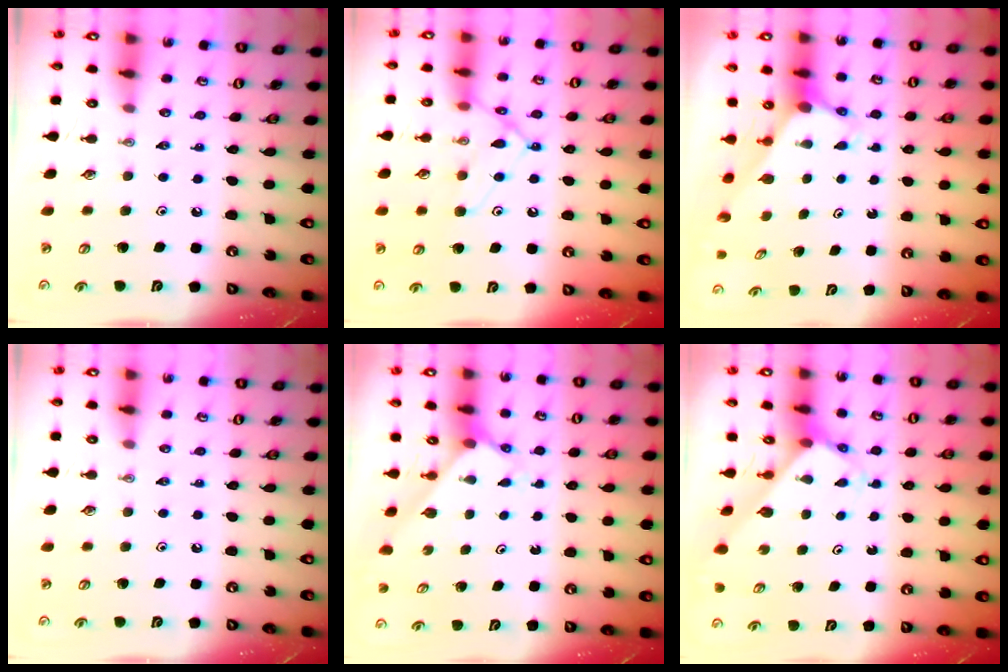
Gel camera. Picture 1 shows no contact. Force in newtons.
{"total": 12.1, "press": 12.1, "slide": 0.9}
{"total": 2.7, "press": 2.7, "slide": 0.0}
{"total": 0.0}
{"total": 2.3, "press": 2.3, "slide": 0.2}
{"total": 2.7, "press": 2.7, "slide": 0.1}